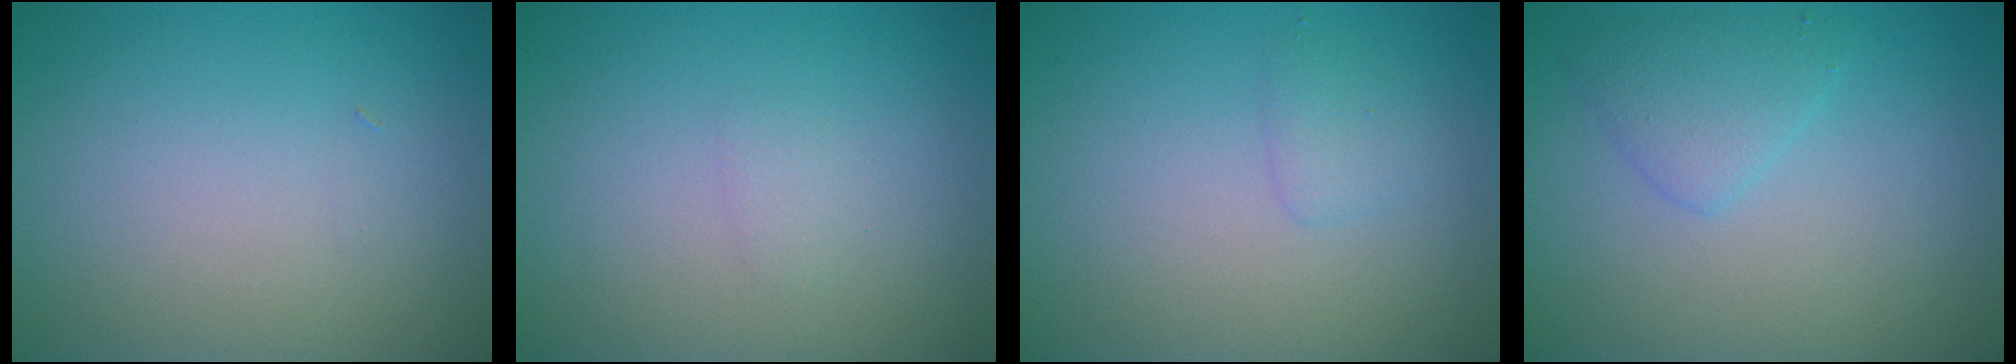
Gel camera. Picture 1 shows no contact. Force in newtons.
{"total": 0.7, "press": 0.7, "slide": 0.0}
{"total": 1.1, "press": 1.1, "slide": 0.1}
{"total": 2.1, "press": 2.1, "slide": 0.0}